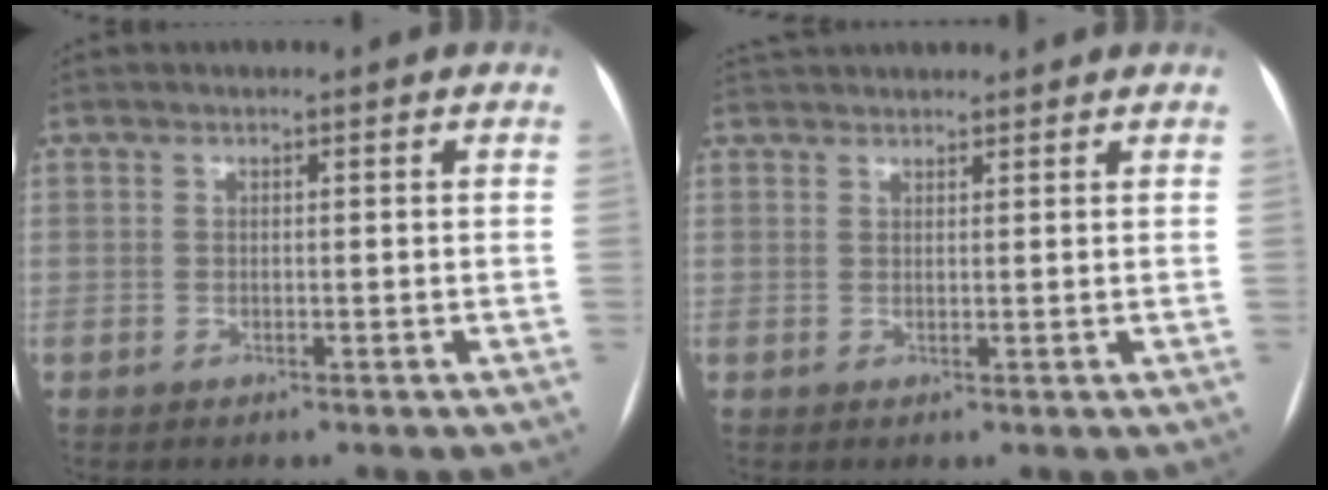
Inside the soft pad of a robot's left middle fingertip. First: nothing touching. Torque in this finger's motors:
{"motor_torque": [0.30, -0.38, -0.08, 0.00]}